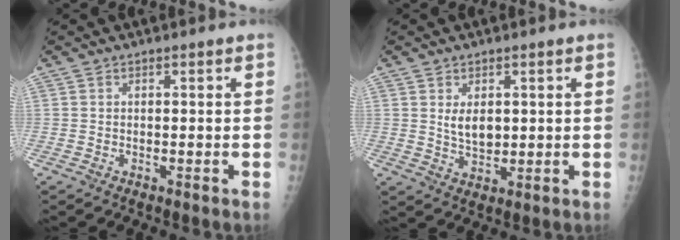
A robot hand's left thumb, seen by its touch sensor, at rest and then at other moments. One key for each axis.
{"total": 4.5, "fx": 1.1, "fy": 2.8, "fz": 3.3, "tx": -0.044, "ty": -0.014, "tz": 0.027}